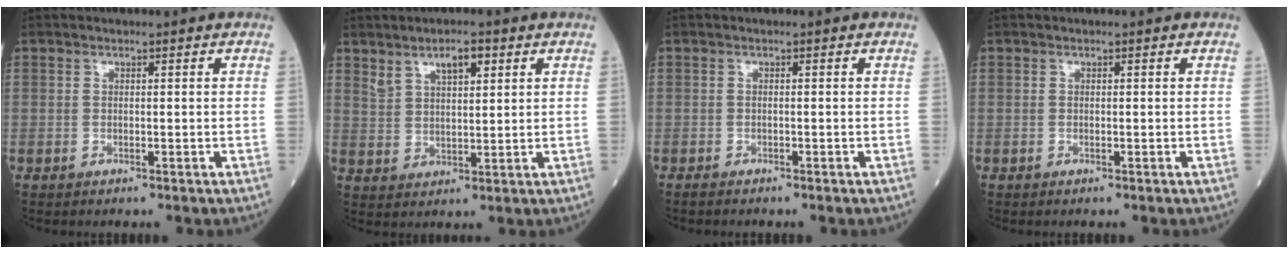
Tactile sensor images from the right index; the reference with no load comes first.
{"total": 5.1, "force": [3.2, 1.8, 3.5], "torque": [-0.066, 0.007, 0.062]}
{"total": 0.8, "force": [-0.8, 0.1, 0.2], "torque": [-0.007, -0.002, -0.014]}
{"total": 0.0}